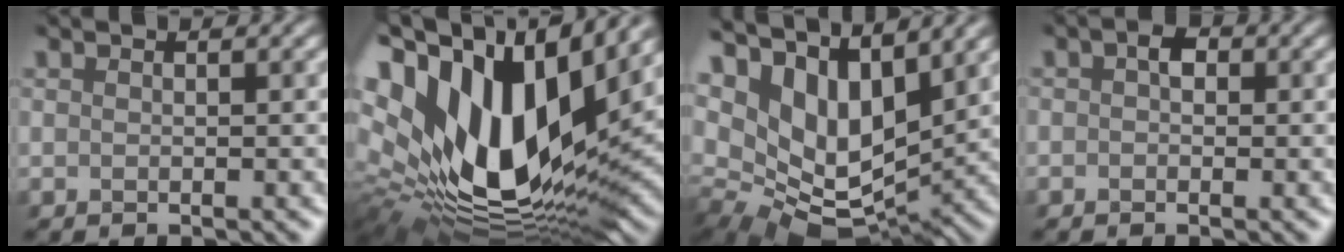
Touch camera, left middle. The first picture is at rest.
{"total": 18.8, "force": [5.5, 9.9, 15.0], "torque": [-0.306, 0.002, 0.102]}
{"total": 9.8, "force": [5.1, 5.5, 6.3], "torque": [-0.126, 0.011, 0.101]}
{"total": 0.8, "force": [-0.2, 0.5, 0.6], "torque": [-0.011, 0.003, -0.008]}